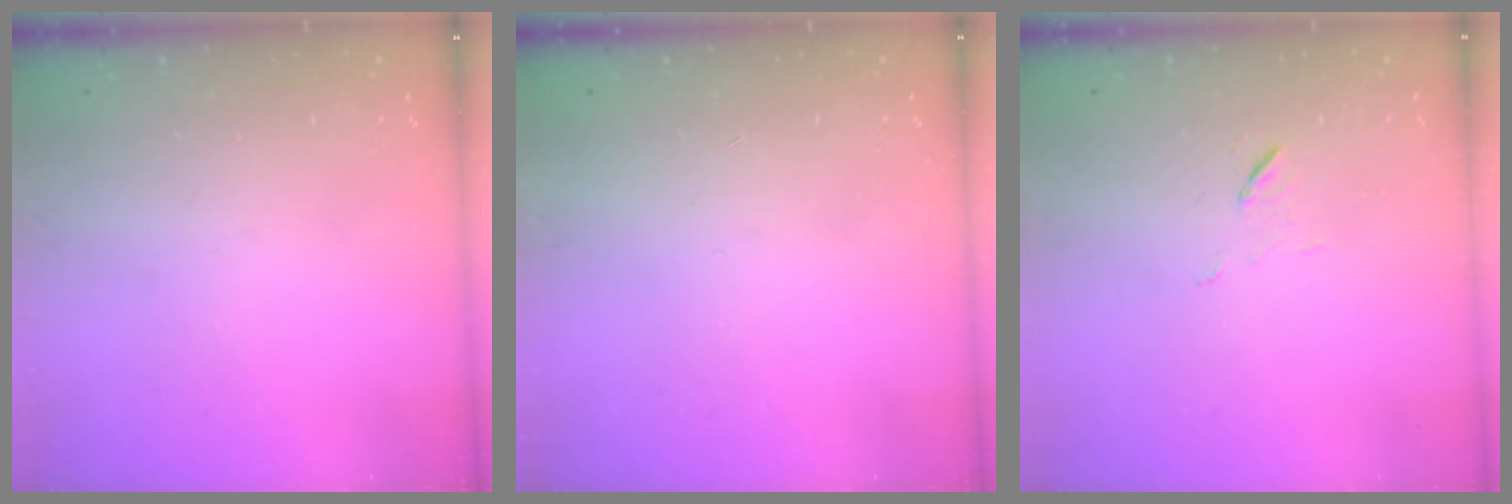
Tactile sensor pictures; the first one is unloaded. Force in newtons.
{"total": 1.6, "press": 1.6, "slide": 0.1}
{"total": 6.6, "press": 6.3, "slide": 2.0}